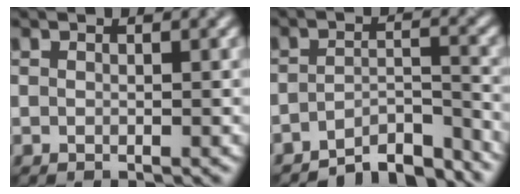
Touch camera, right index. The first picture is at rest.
{"total": 5.4, "force": [-5.0, 1.0, 1.7], "torque": [-0.025, 0.003, -0.079]}